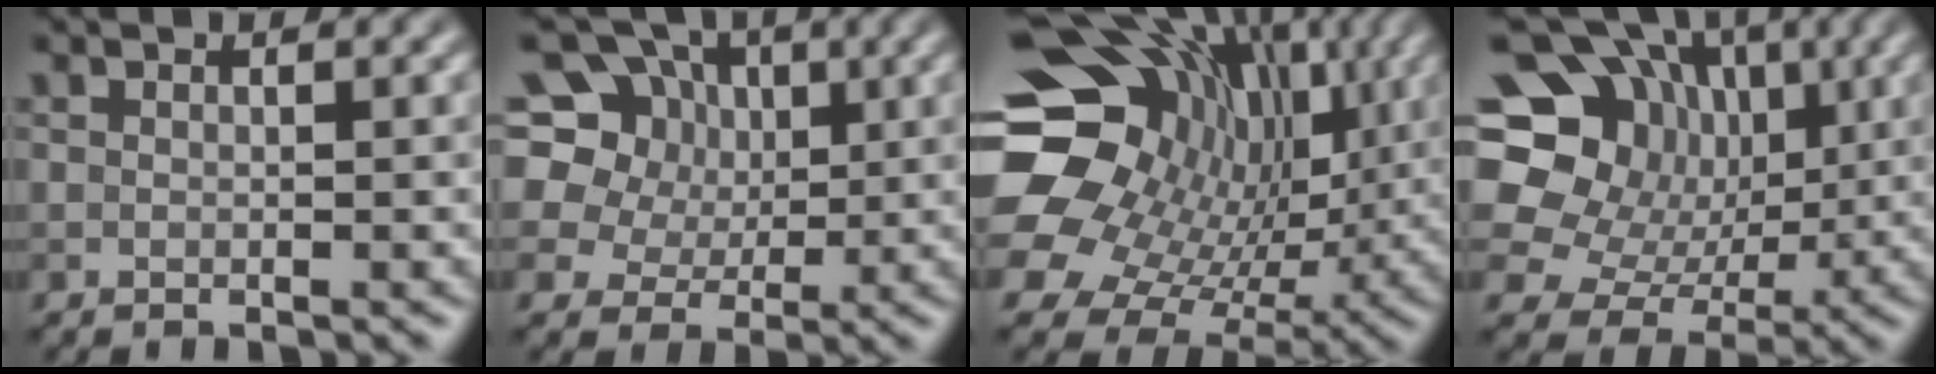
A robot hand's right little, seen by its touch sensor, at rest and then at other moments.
{"total": 13.0, "force": [5.2, 10.5, 5.7], "torque": [-0.134, 0.042, 0.081]}
{"total": 19.5, "force": [3.9, 16.1, 10.2], "torque": [-0.201, 0.038, 0.078]}
{"total": 16.1, "force": [4.4, 13.7, 7.3], "torque": [-0.163, 0.041, 0.062]}